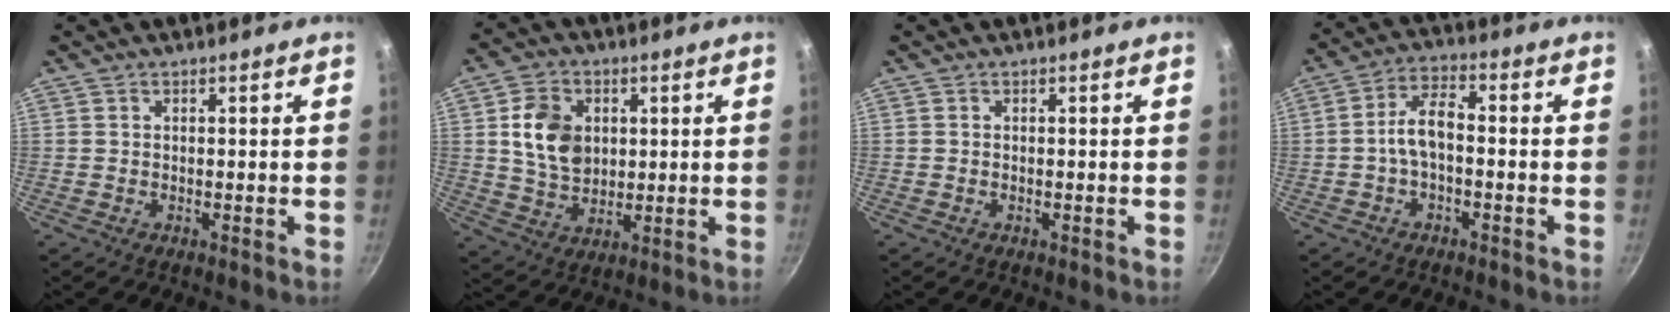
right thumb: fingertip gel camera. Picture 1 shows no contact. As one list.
[{"total": 10.9, "force": [2.1, 8.2, 6.7], "torque": [-0.098, -0.005, 0.040]}, {"total": 0.0}, {"total": 6.5, "force": [-1.3, 3.2, 5.5], "torque": [-0.099, 0.034, -0.031]}]